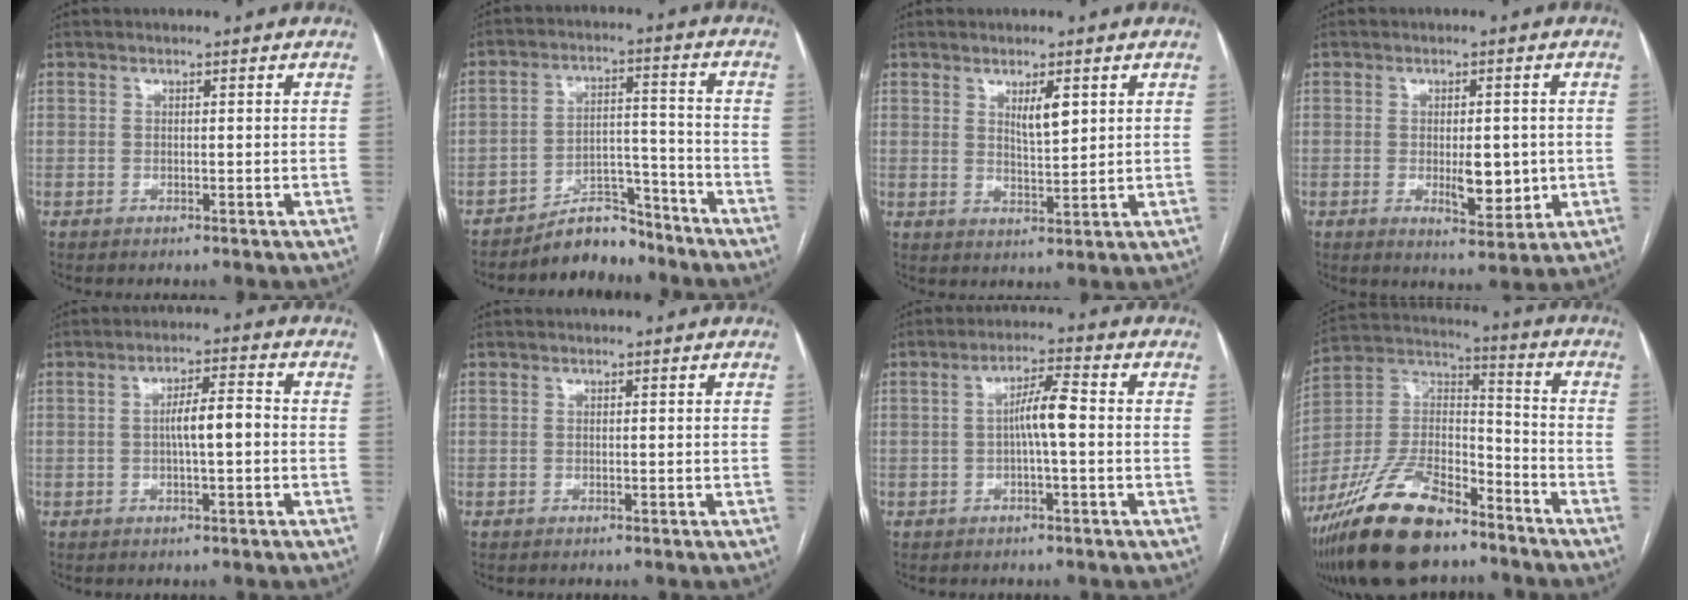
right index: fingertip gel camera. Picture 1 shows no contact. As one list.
[{"total": 7.1, "force": [-6.5, 2.6, 1.3], "torque": [-0.011, 0.036, -0.108]}, {"total": 4.0, "force": [1.8, 0.9, 3.4], "torque": [-0.061, -0.005, 0.034]}, {"total": 7.5, "force": [-0.8, 2.9, 6.9], "torque": [-0.098, -0.011, -0.005]}, {"total": 5.2, "force": [-0.4, 0.8, 5.1], "torque": [-0.089, 0.013, -0.006]}, {"total": 0.0}, {"total": 5.0, "force": [-0.4, 0.3, 5.0], "torque": [-0.087, 0.012, -0.005]}, {"total": 20.8, "force": [-15.1, 7.2, 12.4], "torque": [-0.275, 0.001, -0.277]}]